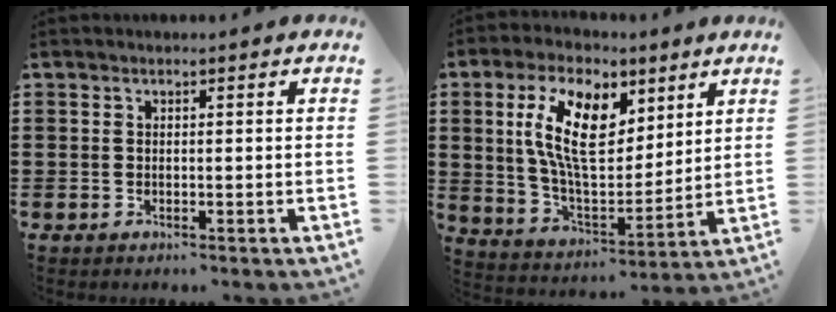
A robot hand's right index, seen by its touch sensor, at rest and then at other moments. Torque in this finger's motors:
{"motor_torque": [2.14, 0.00, 1.05, 0.21]}